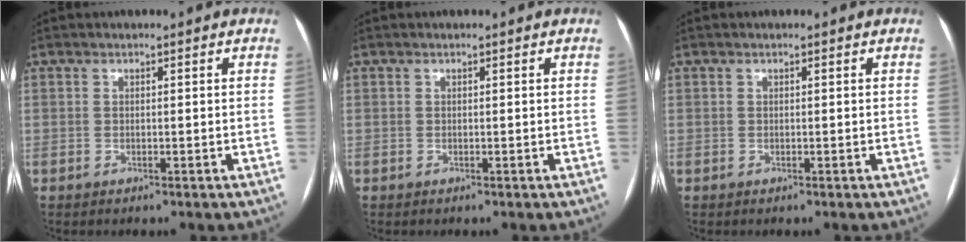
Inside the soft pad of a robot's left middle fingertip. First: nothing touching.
{"total": 0.0}
{"total": 0.0}